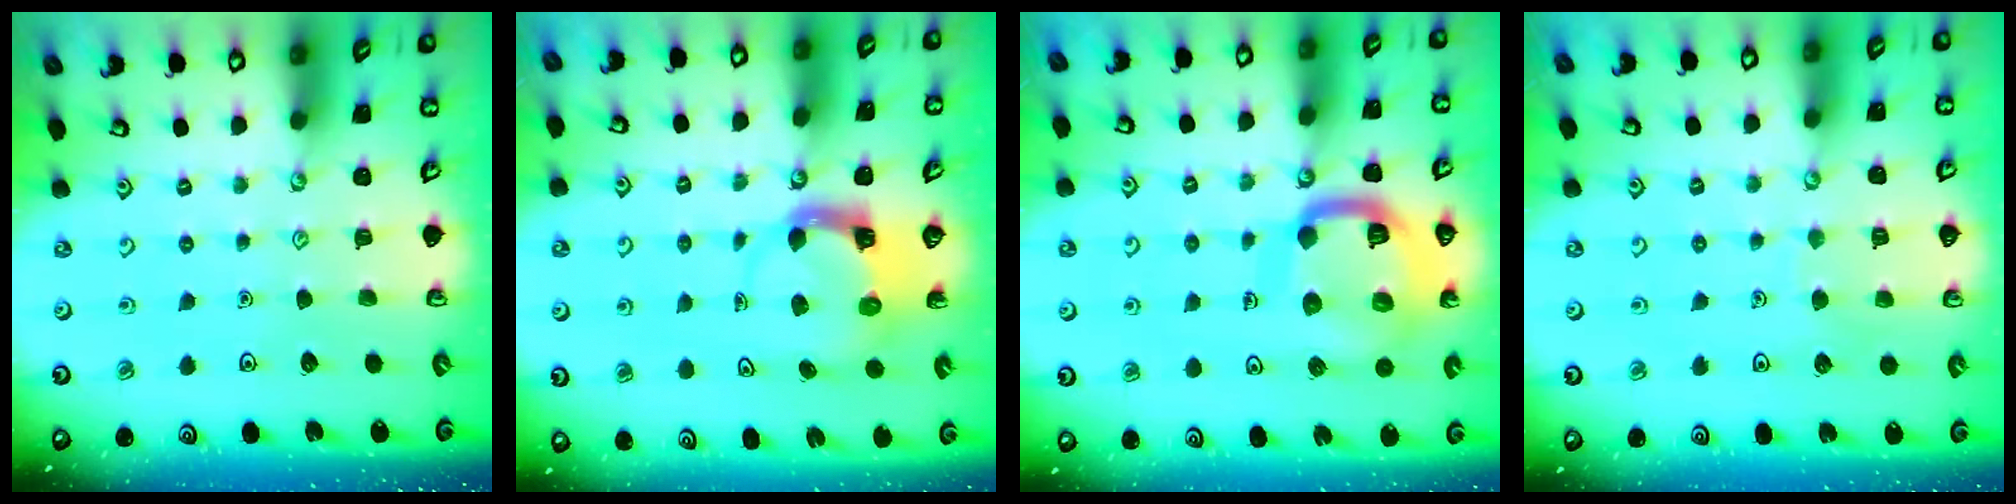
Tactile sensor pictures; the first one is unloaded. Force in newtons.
{"total": 4.0, "press": 4.0, "slide": 0.5}
{"total": 18.2, "press": 18.1, "slide": 2.0}
{"total": 3.3, "press": 3.3, "slide": 0.3}